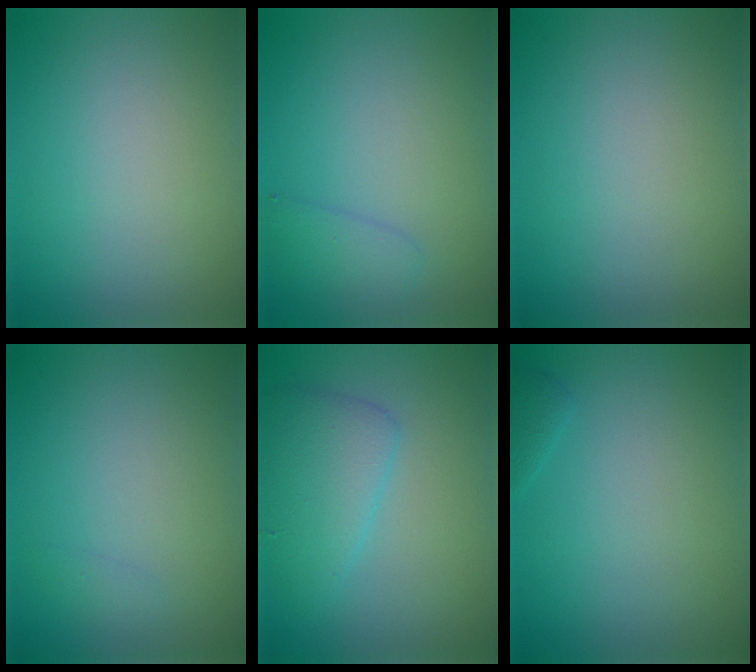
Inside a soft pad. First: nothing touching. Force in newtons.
{"total": 1.7, "press": 1.7, "slide": 0.1}
{"total": 0.0}
{"total": 0.5, "press": 0.5, "slide": 0.0}
{"total": 3.7, "press": 3.7, "slide": 0.1}
{"total": 0.7, "press": 0.7, "slide": 0.1}